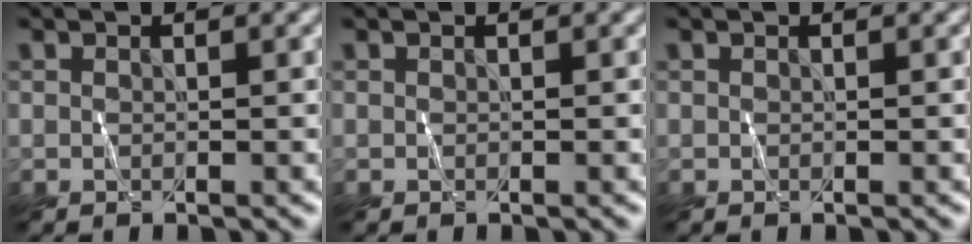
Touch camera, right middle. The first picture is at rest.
{"total": 0.0}
{"total": 0.0}